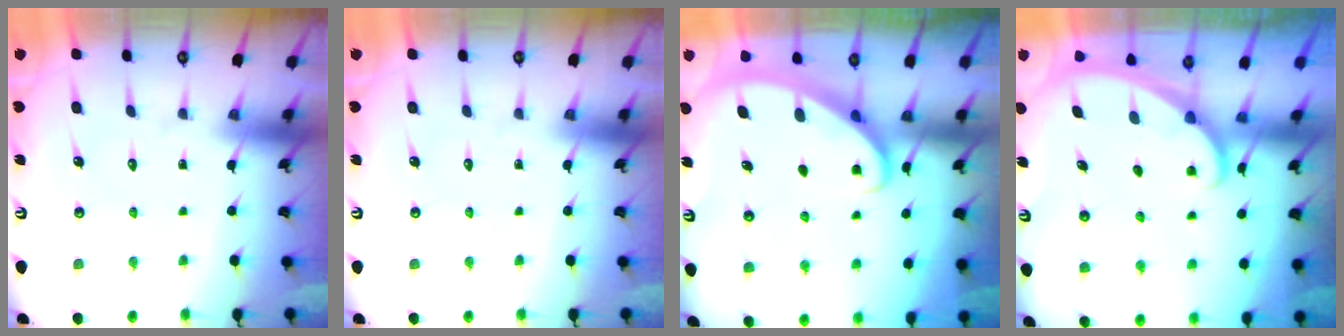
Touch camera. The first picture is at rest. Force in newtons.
{"total": 0.0}
{"total": 2.6, "press": 2.6, "slide": 0.4}
{"total": 1.7, "press": 1.7, "slide": 0.1}